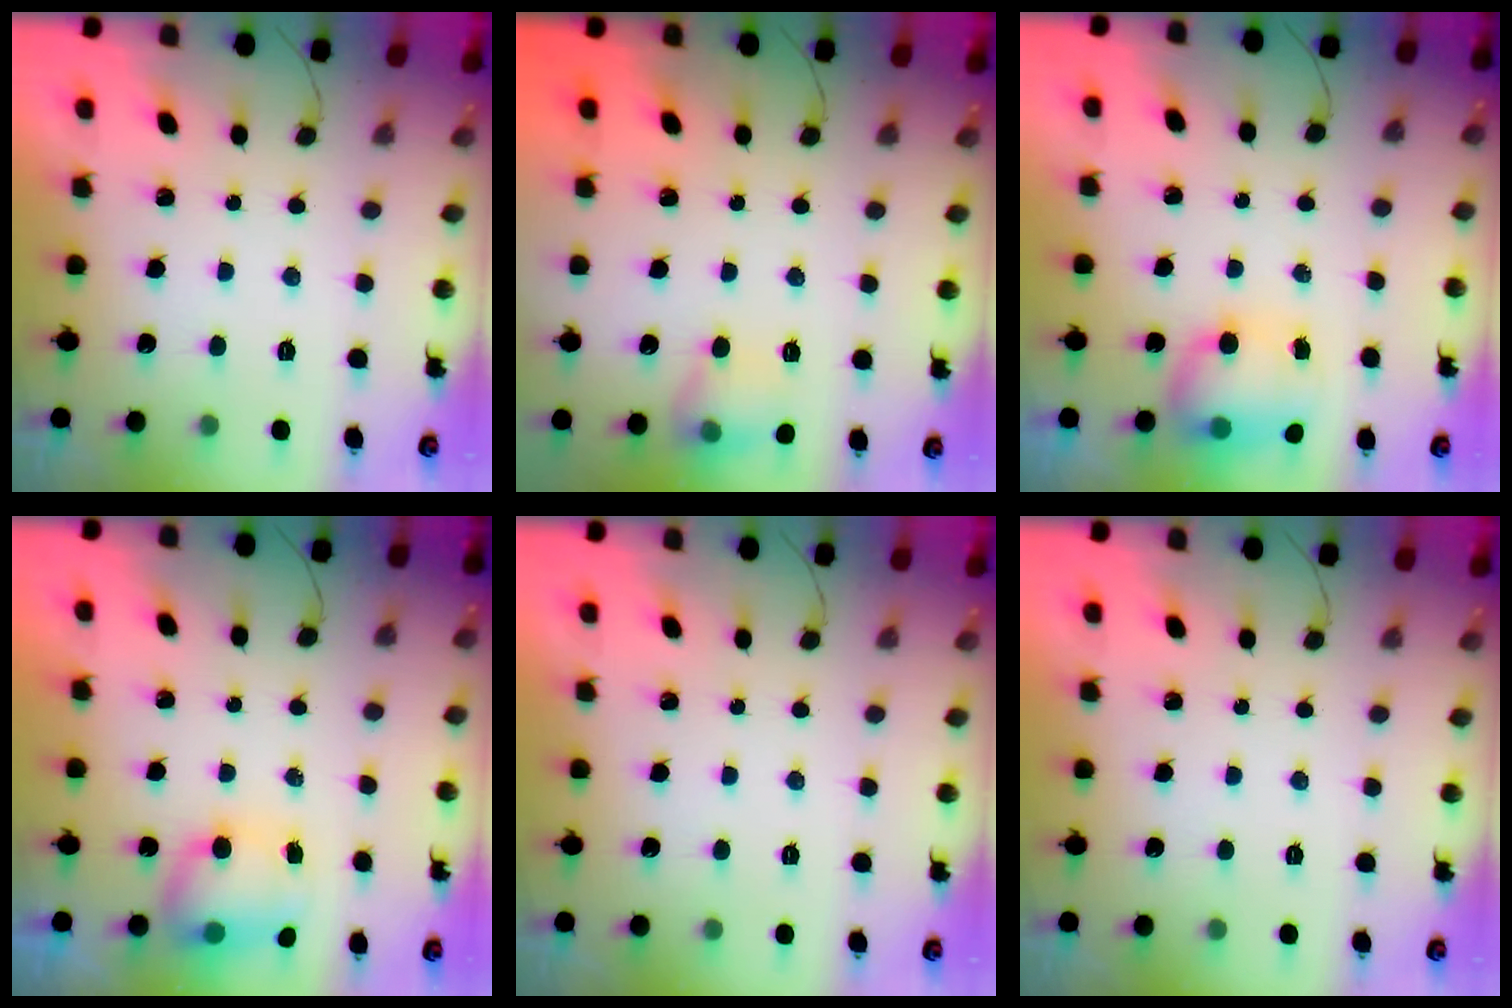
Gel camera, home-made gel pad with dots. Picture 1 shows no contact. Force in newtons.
{"total": 10.2, "press": 10.2, "slide": 0.5}
{"total": 7.4, "press": 7.3, "slide": 0.9}
{"total": 8.2, "press": 8.1, "slide": 1.4}
{"total": 0.0}
{"total": 0.0}